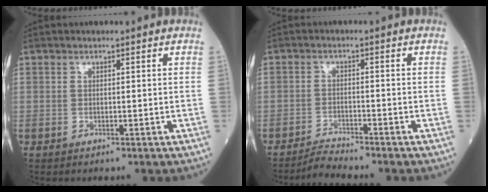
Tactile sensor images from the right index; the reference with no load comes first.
{"total": 1.6, "force": [-1.6, -0.4, 0.1], "torque": [-0.006, -0.007, -0.031]}